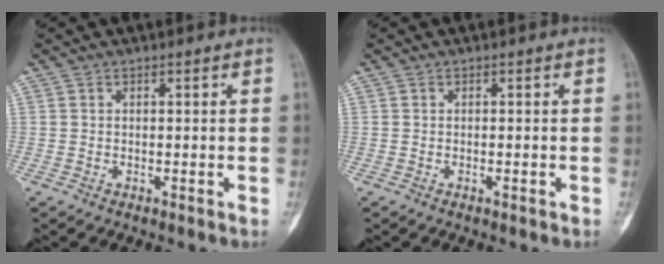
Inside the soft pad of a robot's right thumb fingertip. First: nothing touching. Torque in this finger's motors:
{"motor_torque": [-0.22, -0.09, -0.24, 0.09, -0.03]}